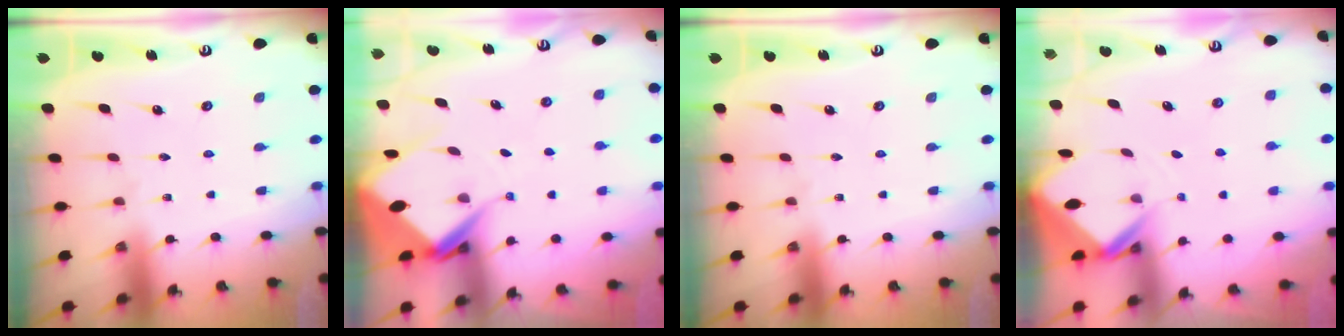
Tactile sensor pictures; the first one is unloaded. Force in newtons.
{"total": 7.5, "press": 7.5, "slide": 0.8}
{"total": 0.0}
{"total": 2.9, "press": 2.9, "slide": 0.2}